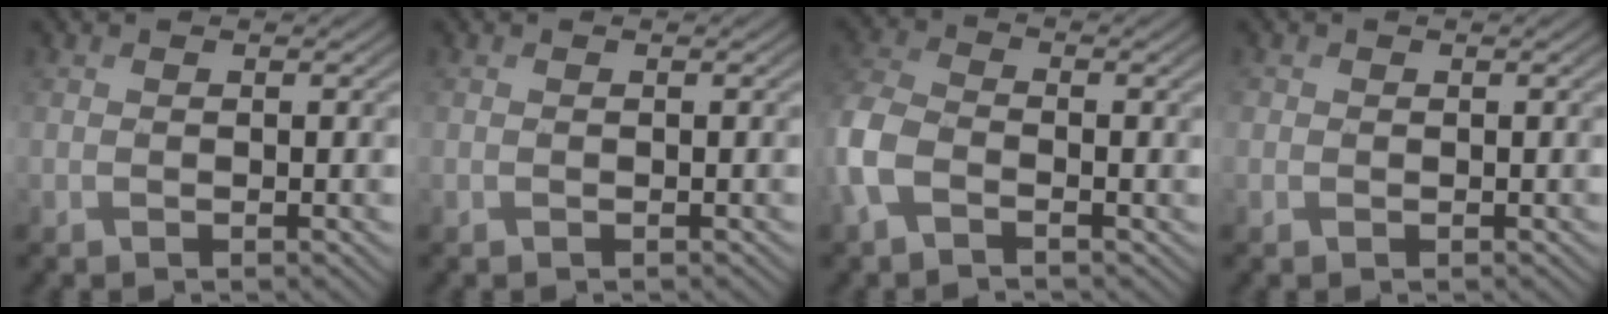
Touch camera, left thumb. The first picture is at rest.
{"total": 0.0}
{"total": 6.6, "force": [-2.6, 4.4, 4.2], "torque": [-0.122, -0.004, -0.066]}
{"total": 0.8, "force": [0.0, 0.8, 0.0], "torque": [0.001, -0.002, -0.003]}